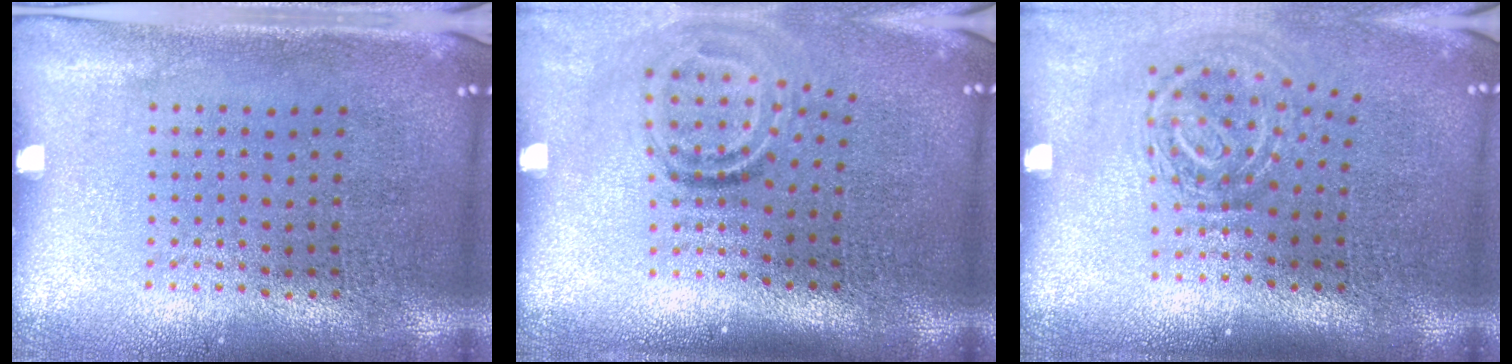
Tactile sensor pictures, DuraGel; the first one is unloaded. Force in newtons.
{"total": 1.9, "press": 1.1, "slide": 1.5}
{"total": 1.9, "press": 1.2, "slide": 1.5}